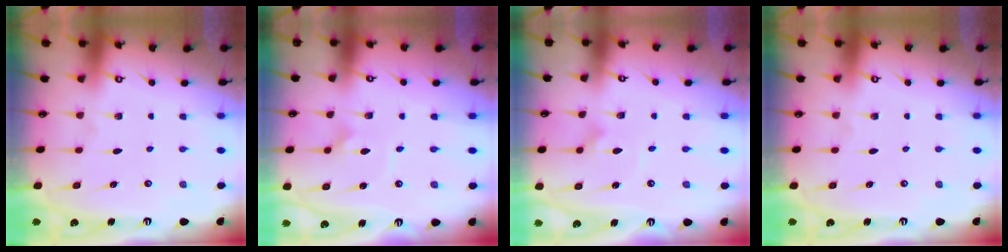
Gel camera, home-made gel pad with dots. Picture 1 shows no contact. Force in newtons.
{"total": 2.4, "press": 2.4, "slide": 0.1}
{"total": 2.4, "press": 2.4, "slide": 0.2}
{"total": 0.0}